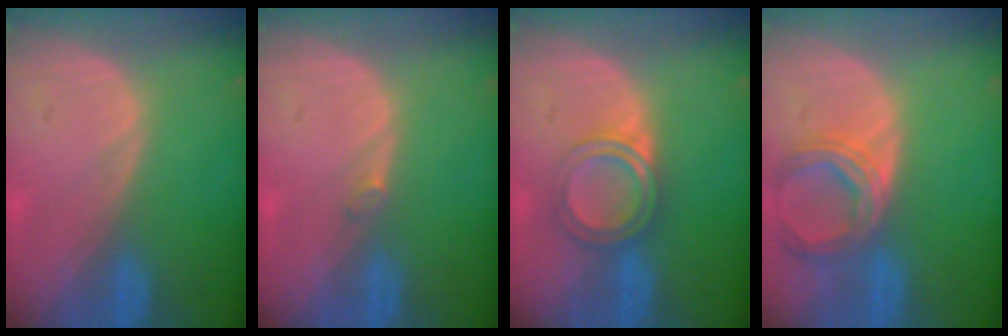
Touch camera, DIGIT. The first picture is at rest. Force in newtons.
{"total": 0.6, "press": 0.6, "slide": 0.1}
{"total": 4.7, "press": 4.5, "slide": 1.3}
{"total": 6.9, "press": 6.3, "slide": 2.8}